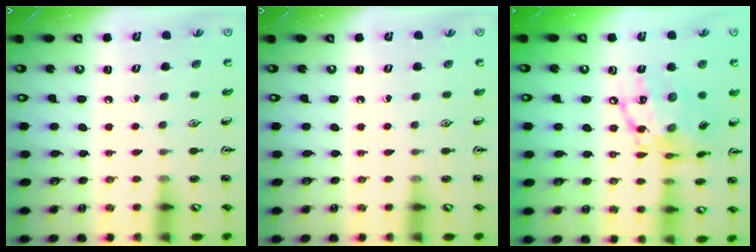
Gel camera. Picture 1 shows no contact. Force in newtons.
{"total": 0.0}
{"total": 16.0, "press": 15.9, "slide": 1.7}